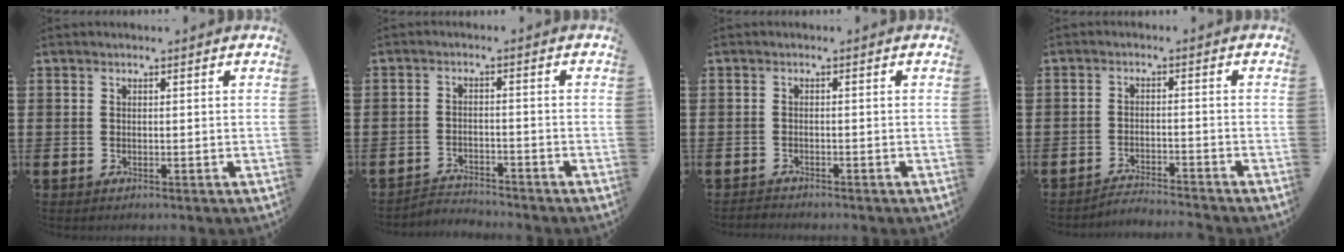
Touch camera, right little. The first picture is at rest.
{"total": 2.7, "force": [-2.7, 0.3, 0.0], "torque": [-0.006, 0.002, -0.060]}
{"total": 0.9, "force": [-0.9, 0.0, -0.1], "torque": [-0.002, 0.000, -0.018]}
{"total": 2.5, "force": [-2.5, -0.2, -0.1], "torque": [-0.003, 0.003, -0.054]}